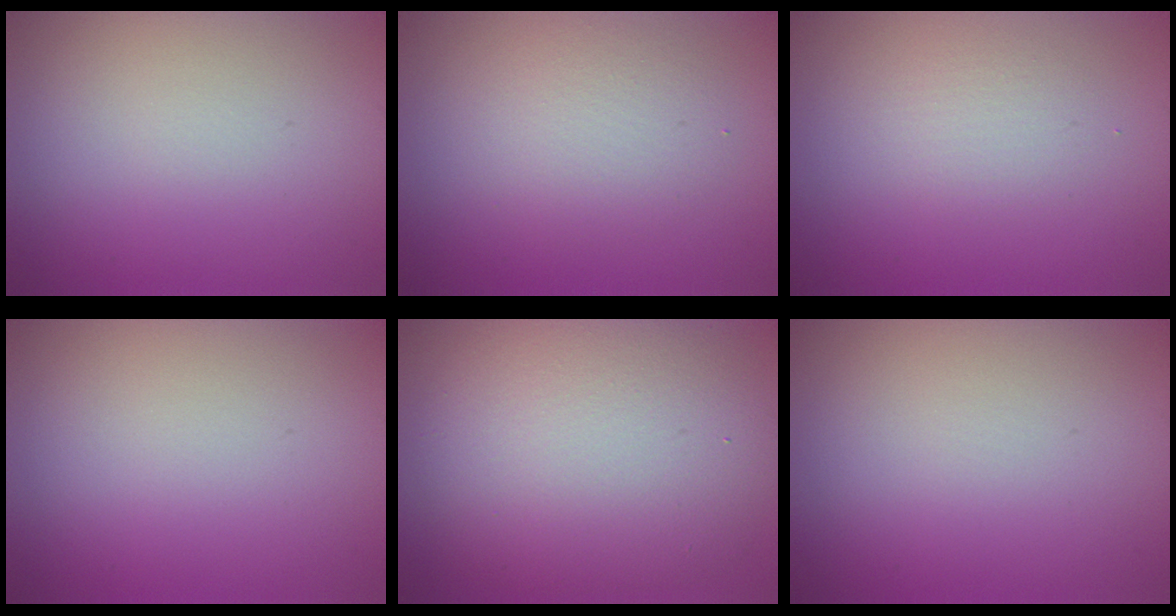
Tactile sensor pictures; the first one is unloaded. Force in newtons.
{"total": 2.9, "press": 2.9, "slide": 0.3}
{"total": 1.6, "press": 1.6, "slide": 0.1}
{"total": 0.0}
{"total": 11.4, "press": 11.4, "slide": 0.6}
{"total": 0.0}